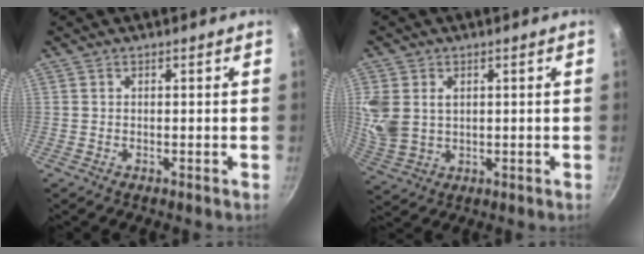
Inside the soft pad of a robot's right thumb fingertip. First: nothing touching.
{"total": 9.2, "force": [2.1, 7.0, 5.7], "torque": [-0.120, -0.011, 0.050]}